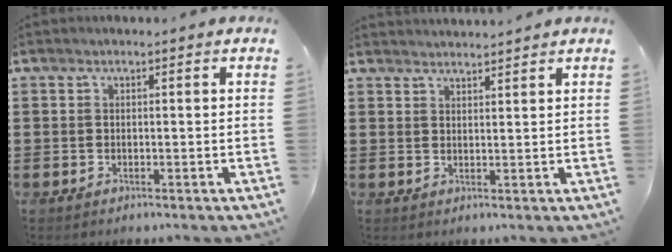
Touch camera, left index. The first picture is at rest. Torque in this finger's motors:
{"motor_torque": [-1.03, 1.11, 0.01, 0.01]}